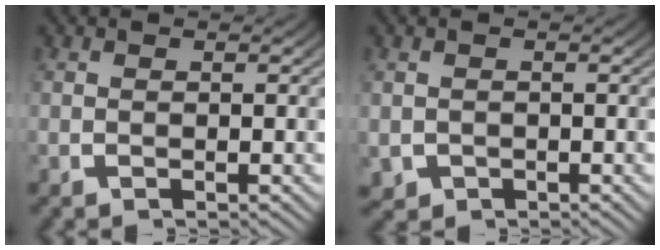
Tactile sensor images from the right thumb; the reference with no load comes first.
{"total": 2.2, "force": [-0.8, 2.0, 0.6], "torque": [-0.019, -0.019, -0.002]}